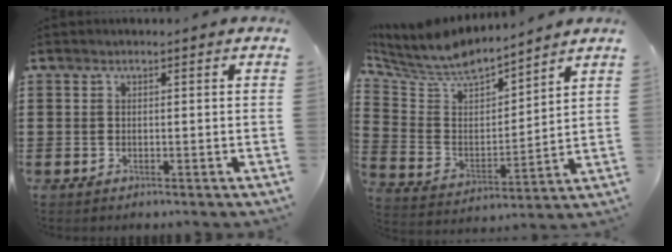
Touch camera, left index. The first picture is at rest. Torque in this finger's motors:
{"motor_torque": [0.27, 0.27, 0.24, 0.12]}